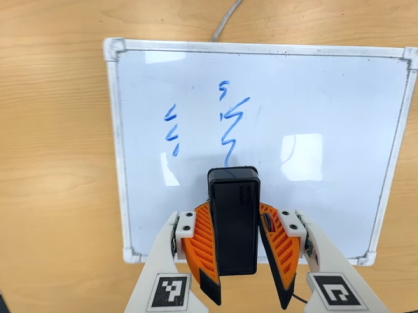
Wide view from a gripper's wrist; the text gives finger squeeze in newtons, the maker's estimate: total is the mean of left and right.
{"total": 7.5, "left": 7.9, "right": 7.1}